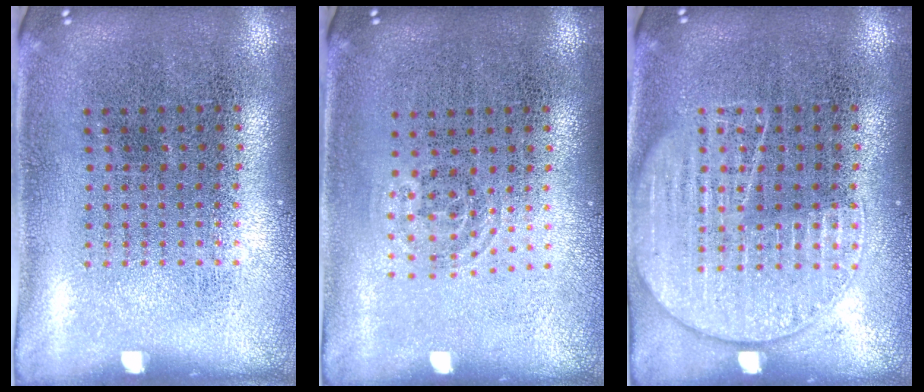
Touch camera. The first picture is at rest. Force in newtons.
{"total": 0.7, "press": 0.5, "slide": 0.5}
{"total": 2.6, "press": 2.6, "slide": 0.3}